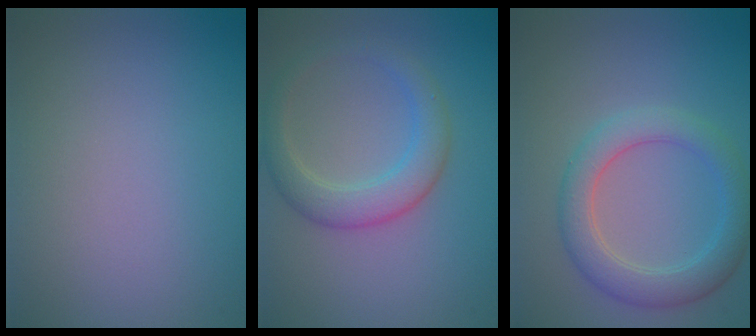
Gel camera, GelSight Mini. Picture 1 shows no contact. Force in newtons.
{"total": 3.6, "press": 3.6, "slide": 0.1}
{"total": 4.2, "press": 4.2, "slide": 0.2}